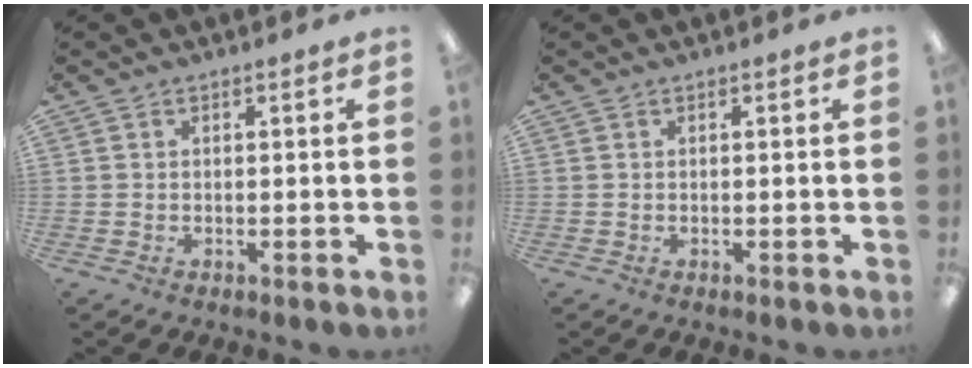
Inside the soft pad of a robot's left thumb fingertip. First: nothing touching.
{"total": 0.0}